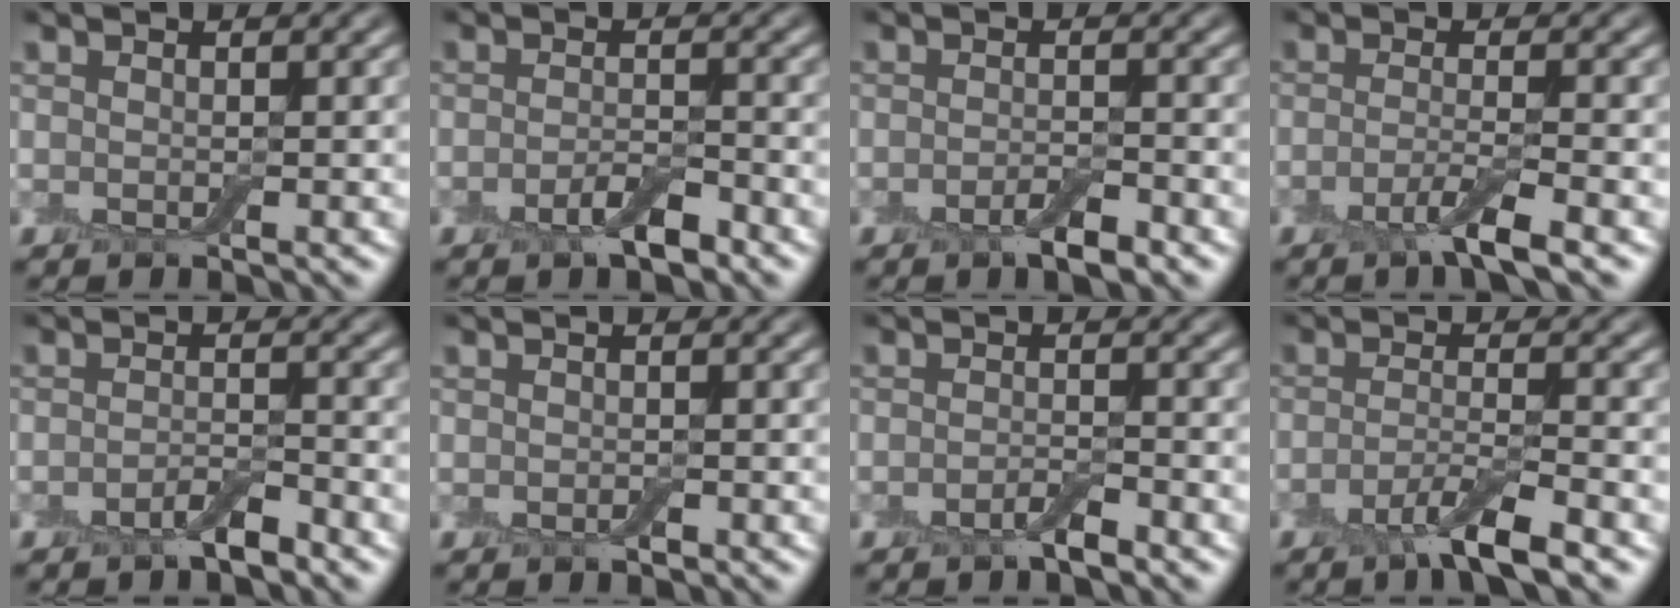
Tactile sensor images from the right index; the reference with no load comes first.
{"total": 2.5, "force": [-1.4, 0.8, 1.9], "torque": [-0.035, 0.001, -0.028]}
{"total": 2.2, "force": [-1.3, 0.6, 1.8], "torque": [-0.029, -0.001, -0.023]}
{"total": 3.0, "force": [-1.6, 0.4, 2.5], "torque": [-0.041, -0.001, -0.041]}
{"total": 1.9, "force": [-1.3, 0.5, 1.3], "torque": [-0.024, 0.003, -0.027]}
{"total": 0.5, "force": [-0.2, 0.2, 0.4], "torque": [-0.008, 0.000, -0.003]}
{"total": 1.6, "force": [-1.0, 0.3, 1.1], "torque": [-0.022, 0.000, -0.022]}
{"total": 4.0, "force": [-2.4, 0.7, 3.2], "torque": [-0.056, -0.002, -0.057]}